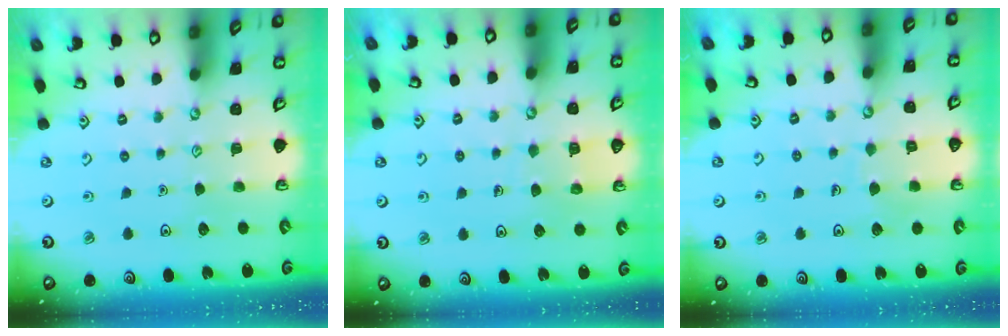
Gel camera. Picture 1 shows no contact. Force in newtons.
{"total": 5.6, "press": 5.6, "slide": 0.4}
{"total": 5.7, "press": 5.7, "slide": 0.2}